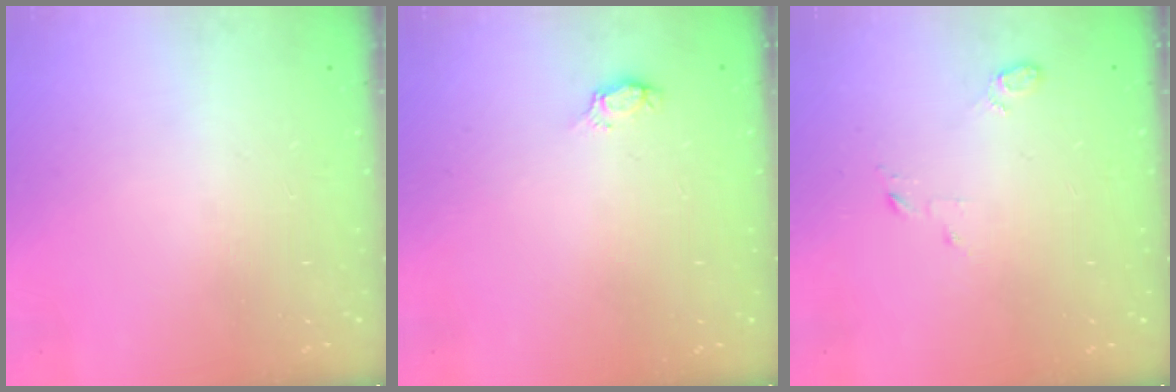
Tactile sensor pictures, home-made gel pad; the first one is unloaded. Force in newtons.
{"total": 3.1, "press": 3.1, "slide": 0.4}
{"total": 3.3, "press": 3.2, "slide": 0.7}